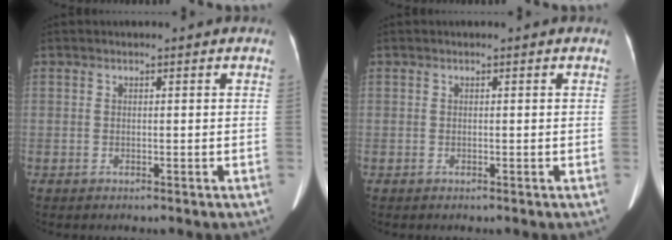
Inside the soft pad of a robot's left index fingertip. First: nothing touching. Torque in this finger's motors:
{"motor_torque": [0.12, 0.21, 0.00, 0.01]}